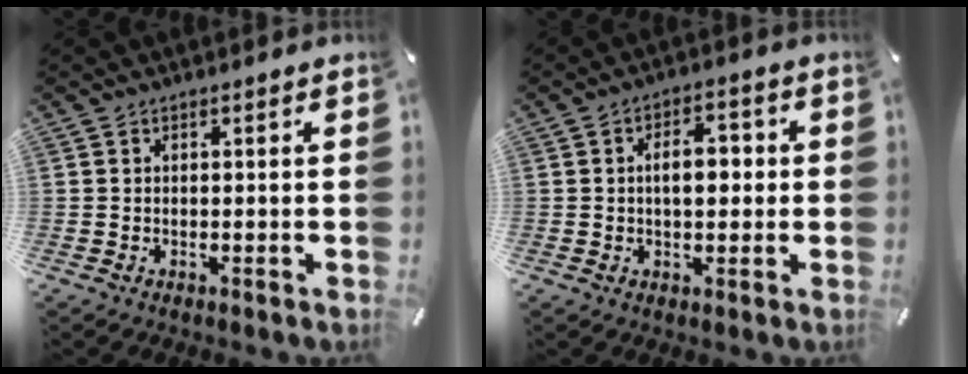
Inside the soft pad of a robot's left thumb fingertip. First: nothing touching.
{"total": 6.6, "force": [0.1, 3.9, 5.3], "torque": [-0.070, 0.000, -0.008]}